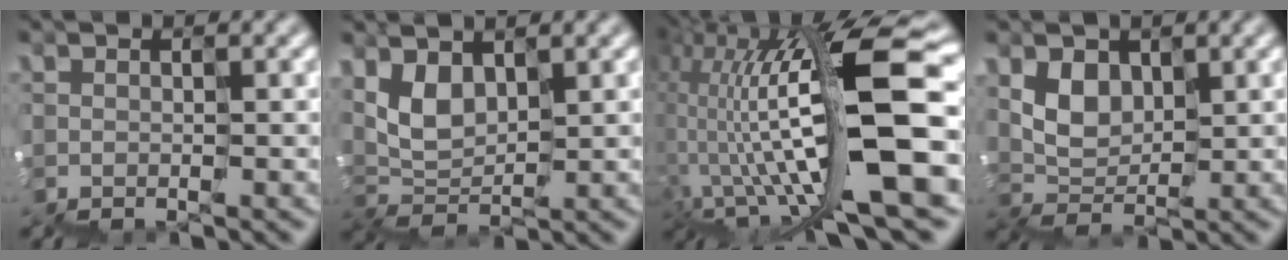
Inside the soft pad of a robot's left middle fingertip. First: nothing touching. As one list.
[{"total": 3.3, "force": [2.1, 2.0, 1.5], "torque": [-0.046, 0.003, 0.041]}, {"total": 13.2, "force": [0.6, 4.8, 12.3], "torque": [-0.231, 0.015, 0.022]}, {"total": 2.4, "force": [1.5, 1.8, 0.3], "torque": [-0.012, 0.003, 0.030]}]